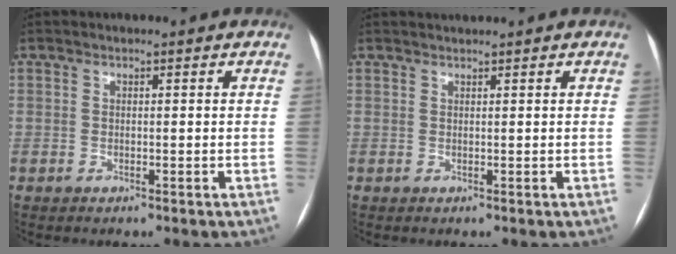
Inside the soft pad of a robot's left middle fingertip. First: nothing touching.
{"total": 1.2, "force": [1.1, -0.4, 0.2], "torque": [-0.004, 0.014, 0.027]}